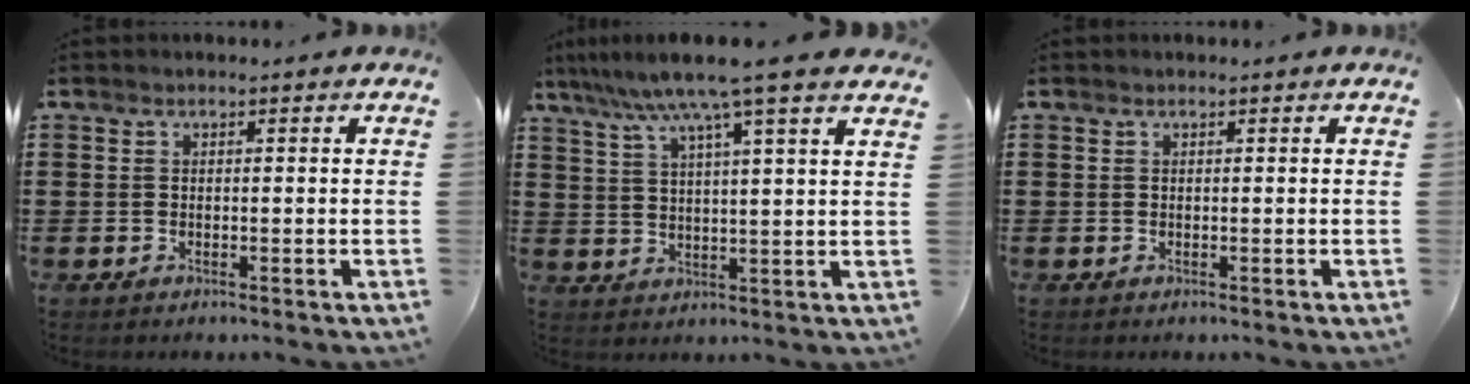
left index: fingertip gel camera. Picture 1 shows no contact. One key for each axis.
{"total": 8.1, "fx": 6.2, "fy": -0.4, "fz": 5.1, "tx": -0.120, "ty": -0.024, "tz": 0.104}
{"total": 0.0}